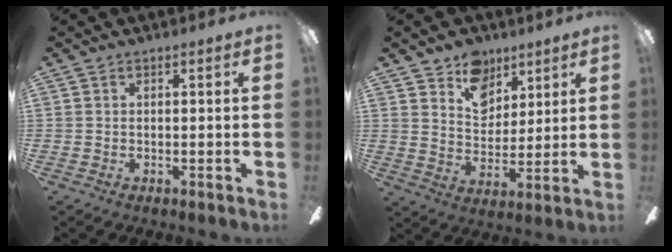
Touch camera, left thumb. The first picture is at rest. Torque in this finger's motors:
{"motor_torque": [0.04, 0.16, -0.17, -0.12, 0.02]}